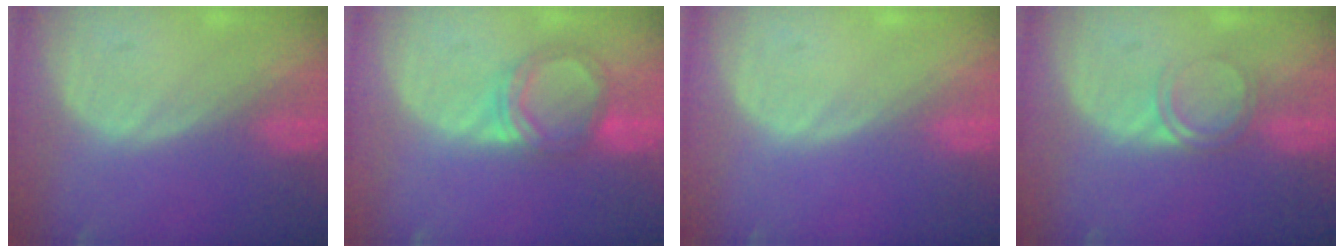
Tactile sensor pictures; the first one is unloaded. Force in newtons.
{"total": 5.5, "press": 5.2, "slide": 1.7}
{"total": 0.0}
{"total": 2.8, "press": 2.8, "slide": 0.2}